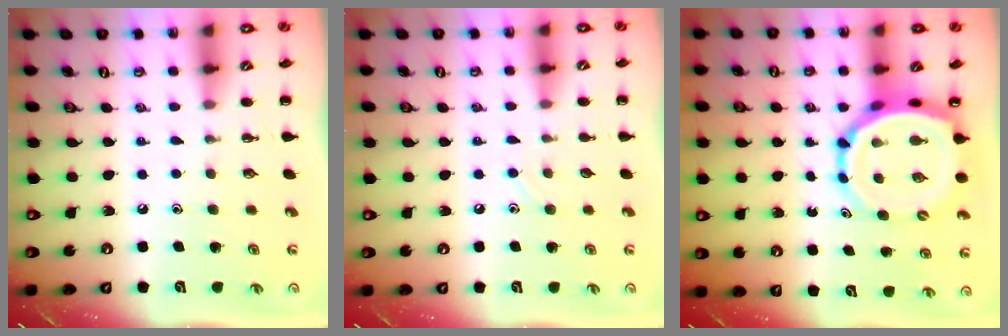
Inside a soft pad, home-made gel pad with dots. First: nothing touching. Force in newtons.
{"total": 2.0, "press": 2.0, "slide": 0.6}
{"total": 8.5, "press": 8.1, "slide": 2.3}